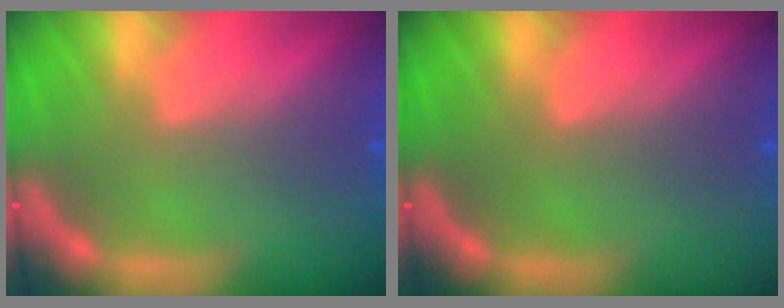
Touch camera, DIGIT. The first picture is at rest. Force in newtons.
{"total": 0.0}